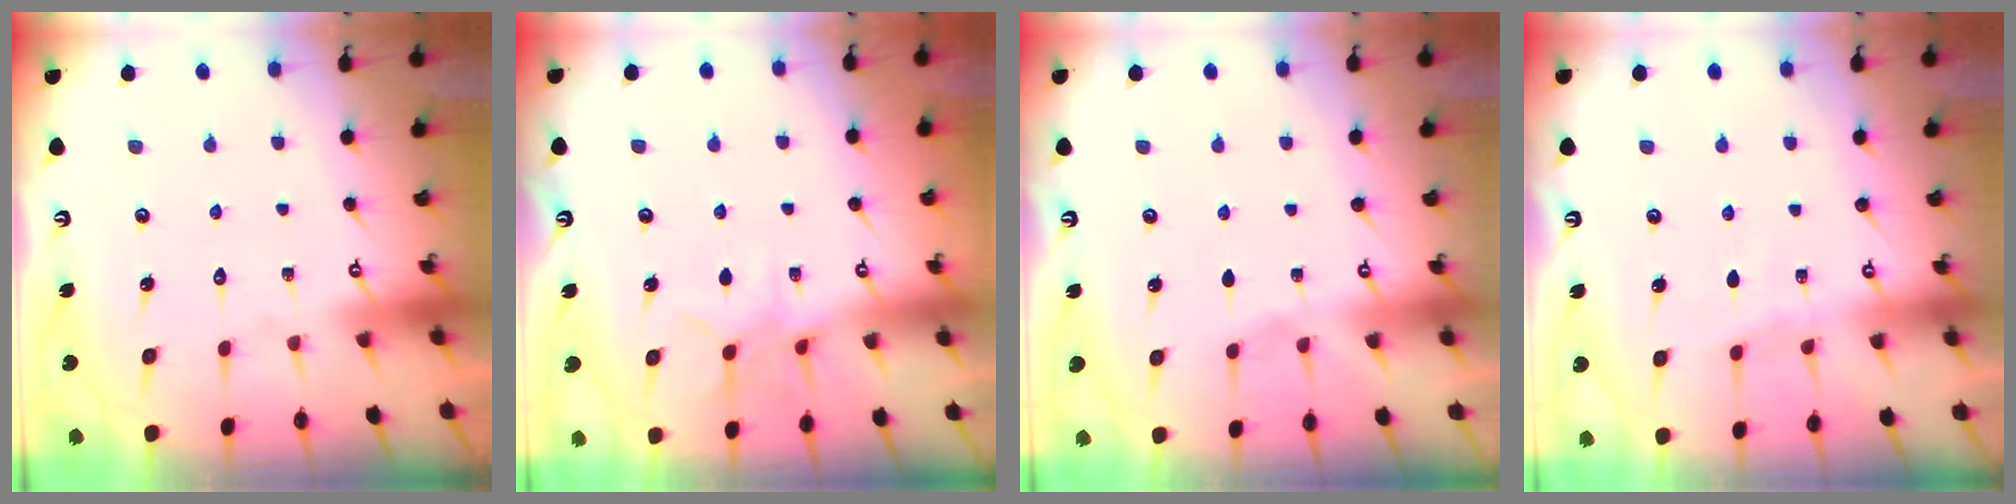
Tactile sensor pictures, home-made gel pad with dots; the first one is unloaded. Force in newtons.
{"total": 6.5, "press": 6.4, "slide": 0.6}
{"total": 2.1, "press": 2.1, "slide": 0.4}
{"total": 3.2, "press": 3.2, "slide": 0.4}